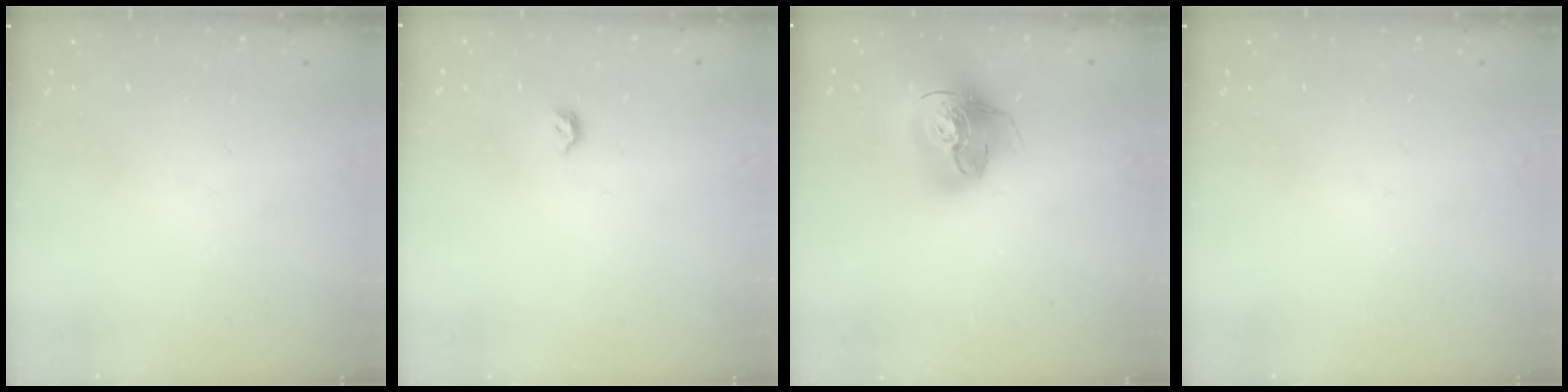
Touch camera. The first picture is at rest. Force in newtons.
{"total": 4.0, "press": 4.0, "slide": 0.8}
{"total": 18.6, "press": 18.5, "slide": 2.0}
{"total": 0.0}